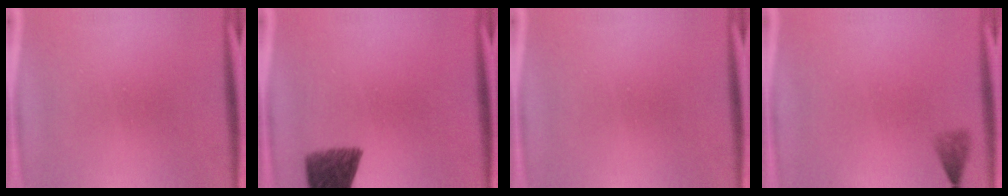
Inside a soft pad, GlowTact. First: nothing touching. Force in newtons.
{"total": 7.4}
{"total": 0.0}
{"total": 2.1}